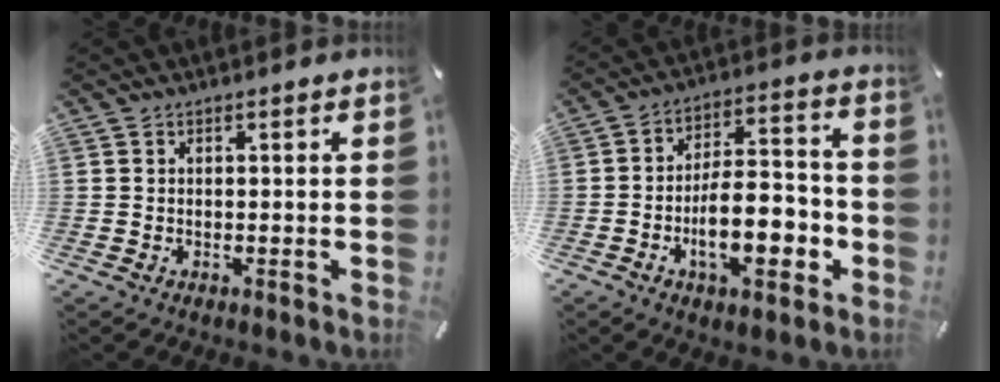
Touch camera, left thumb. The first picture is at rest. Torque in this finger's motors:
{"motor_torque": [1.75, 2.62, 1.14, 0.85, 0.25]}